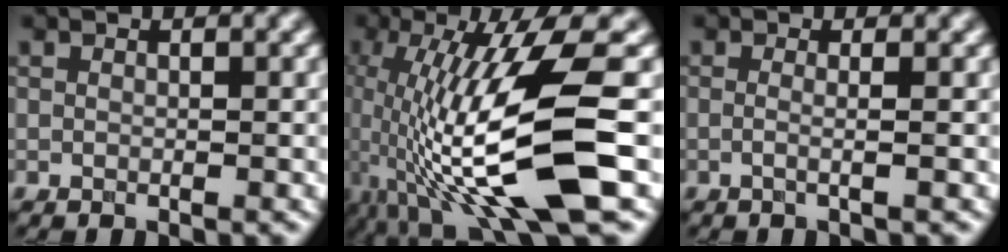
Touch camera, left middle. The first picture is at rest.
{"total": 12.4, "force": [-2.9, 2.3, 11.9], "torque": [-0.217, -0.002, -0.047]}
{"total": 2.2, "force": [0.2, 1.0, 1.9], "torque": [-0.011, -0.004, -0.025]}